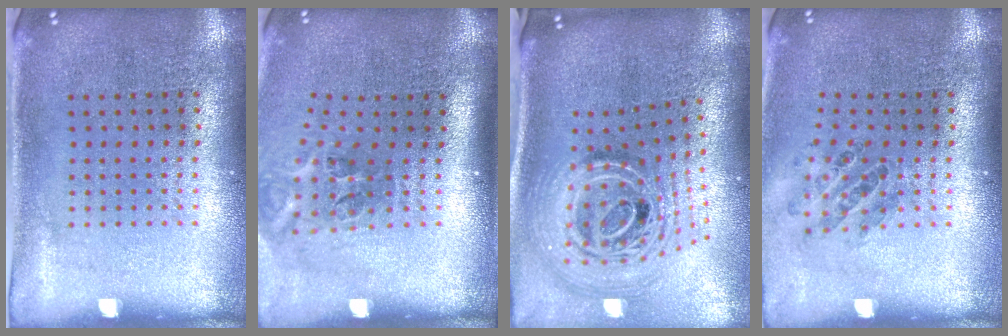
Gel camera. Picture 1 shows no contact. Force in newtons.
{"total": 2.2, "press": 1.4, "slide": 1.7}
{"total": 3.0, "press": 2.0, "slide": 2.2}
{"total": 0.8, "press": 0.8, "slide": 0.1}